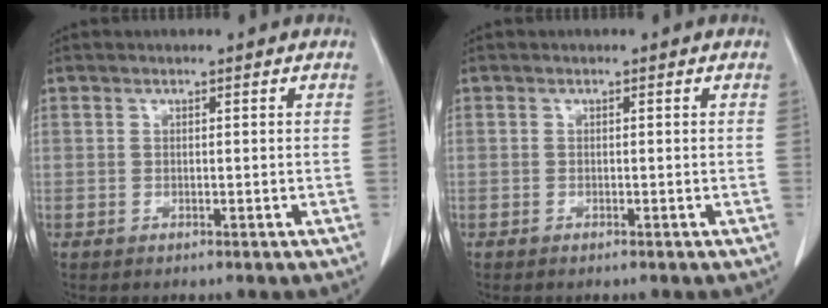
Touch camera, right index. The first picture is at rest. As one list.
[{"total": 0.5, "force": [-0.4, 0.0, 0.4], "torque": [-0.010, -0.002, -0.007]}]